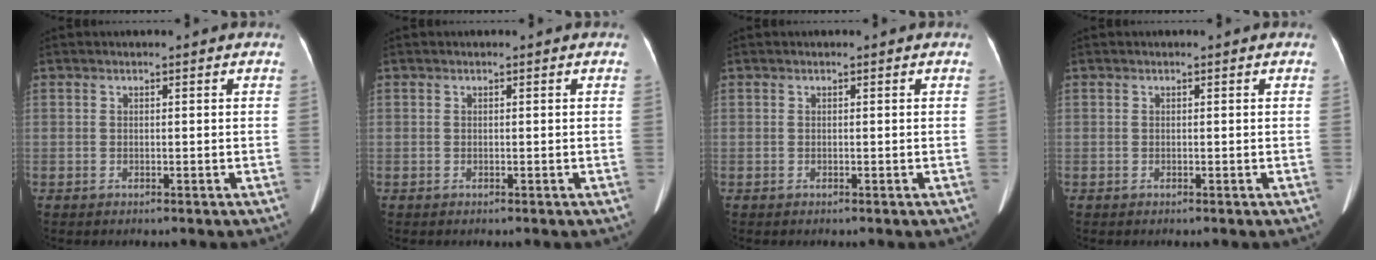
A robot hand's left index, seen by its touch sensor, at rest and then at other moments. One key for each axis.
{"total": 0.0}
{"total": 0.0}
{"total": 0.0}